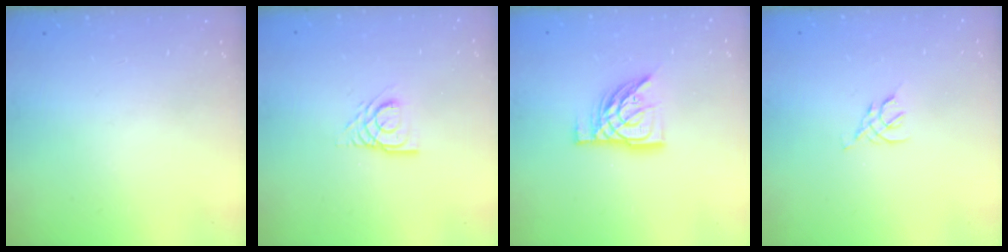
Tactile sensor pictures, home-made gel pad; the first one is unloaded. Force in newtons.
{"total": 5.5, "press": 5.5, "slide": 0.5}
{"total": 12.8, "press": 12.7, "slide": 1.5}
{"total": 2.5, "press": 2.5, "slide": 0.7}